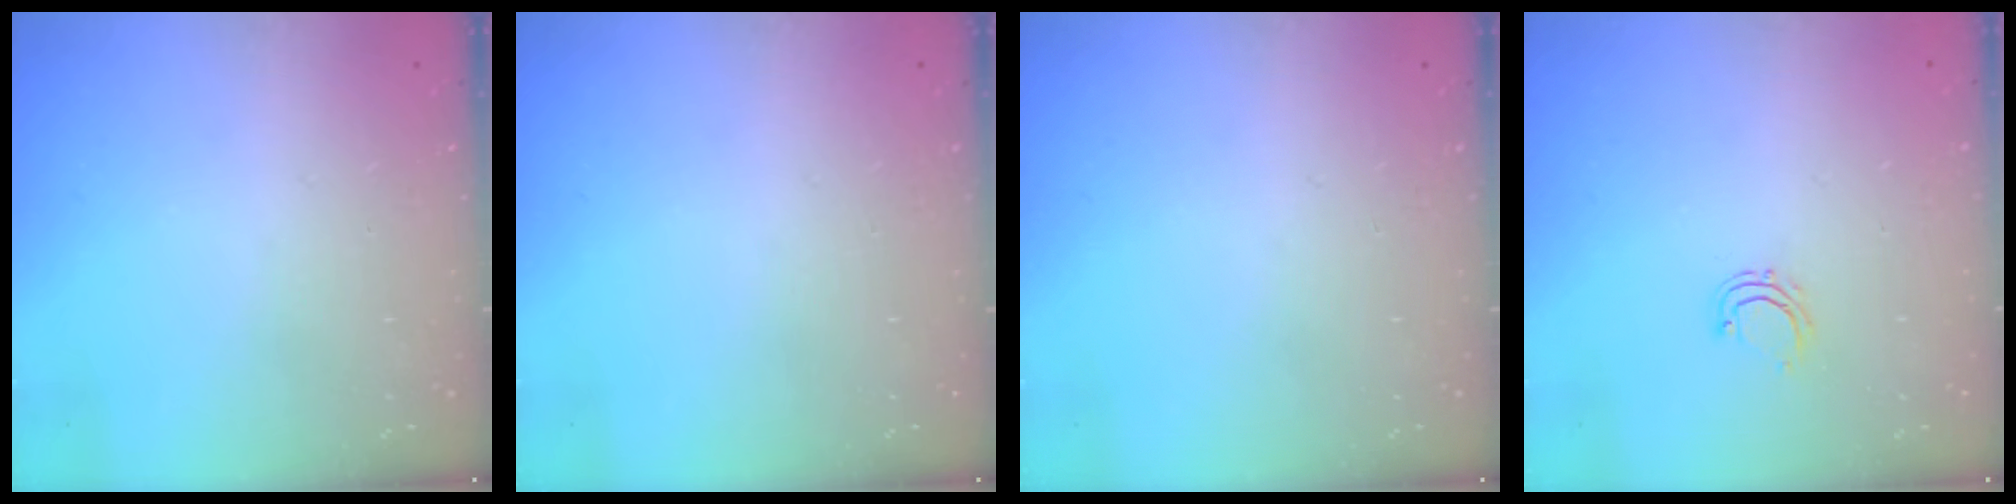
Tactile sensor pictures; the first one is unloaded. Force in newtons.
{"total": 0.0}
{"total": 0.0}
{"total": 5.2, "press": 5.1, "slide": 1.0}